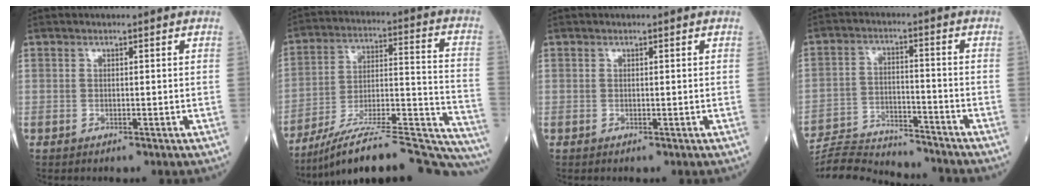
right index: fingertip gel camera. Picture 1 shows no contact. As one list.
[{"total": 27.1, "force": [-24.6, 1.7, 11.1], "torque": [-0.095, 0.020, -0.359]}, {"total": 0.0}, {"total": 13.5, "force": [-13.2, 0.6, 2.3], "torque": [-0.039, 0.008, -0.216]}]